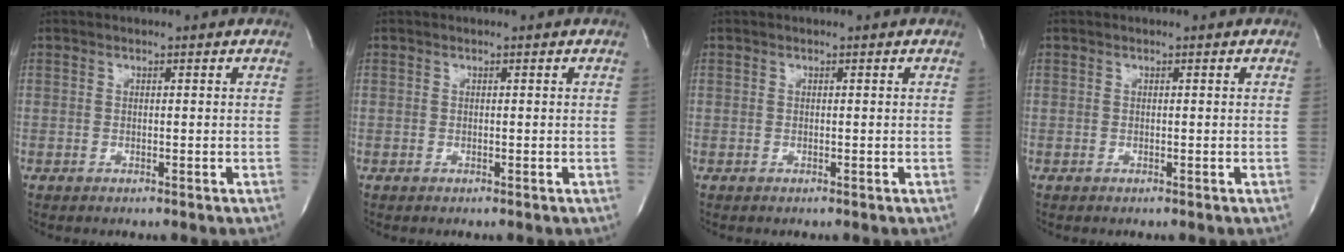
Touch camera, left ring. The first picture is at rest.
{"total": 0.0}
{"total": 0.0}
{"total": 0.0}